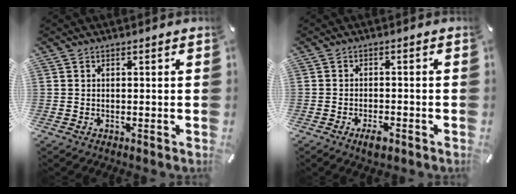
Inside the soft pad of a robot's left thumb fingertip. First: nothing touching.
{"total": 3.4, "force": [-2.0, 1.4, 2.3], "torque": [-0.042, 0.007, -0.036]}